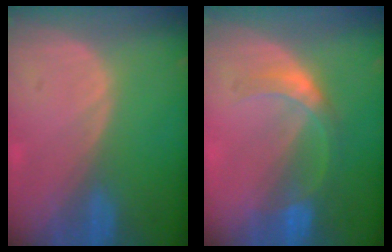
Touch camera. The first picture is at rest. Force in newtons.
{"total": 5.2, "press": 4.8, "slide": 2.1}